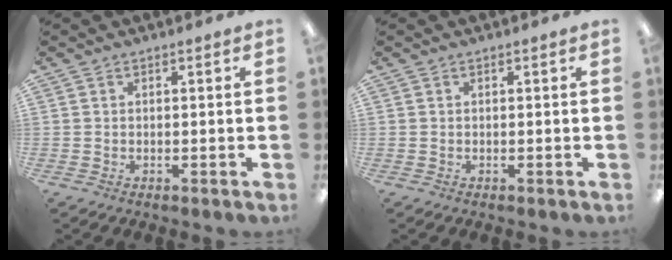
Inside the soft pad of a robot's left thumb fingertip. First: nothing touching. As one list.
[{"total": 0.0}]